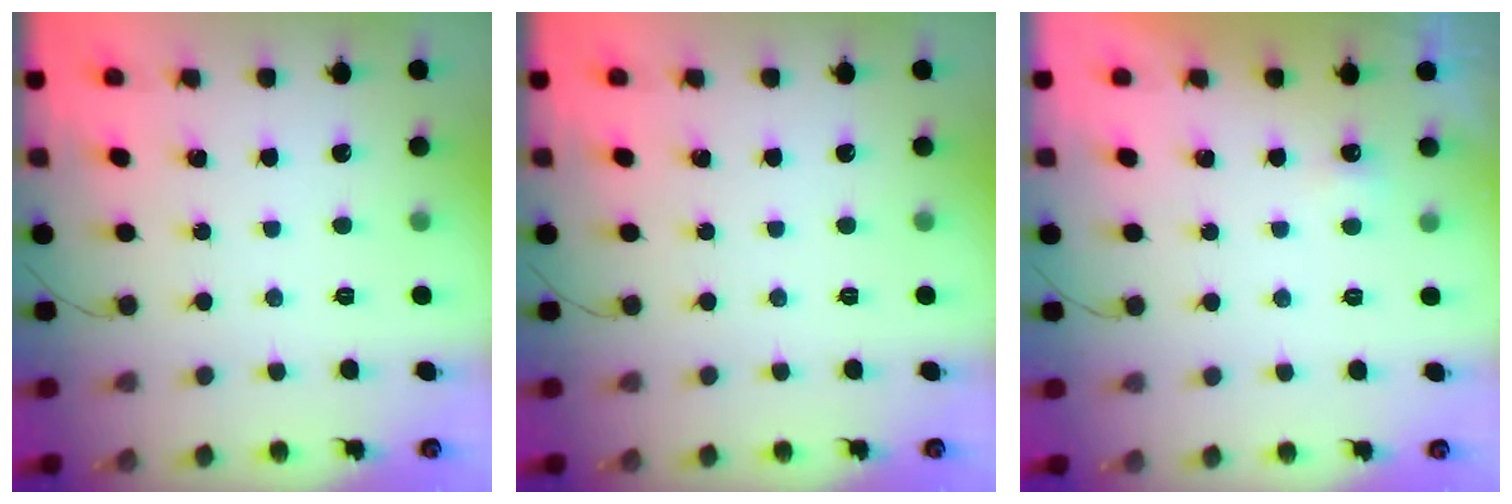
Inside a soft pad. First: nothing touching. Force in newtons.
{"total": 0.0}
{"total": 2.3, "press": 2.2, "slide": 0.7}